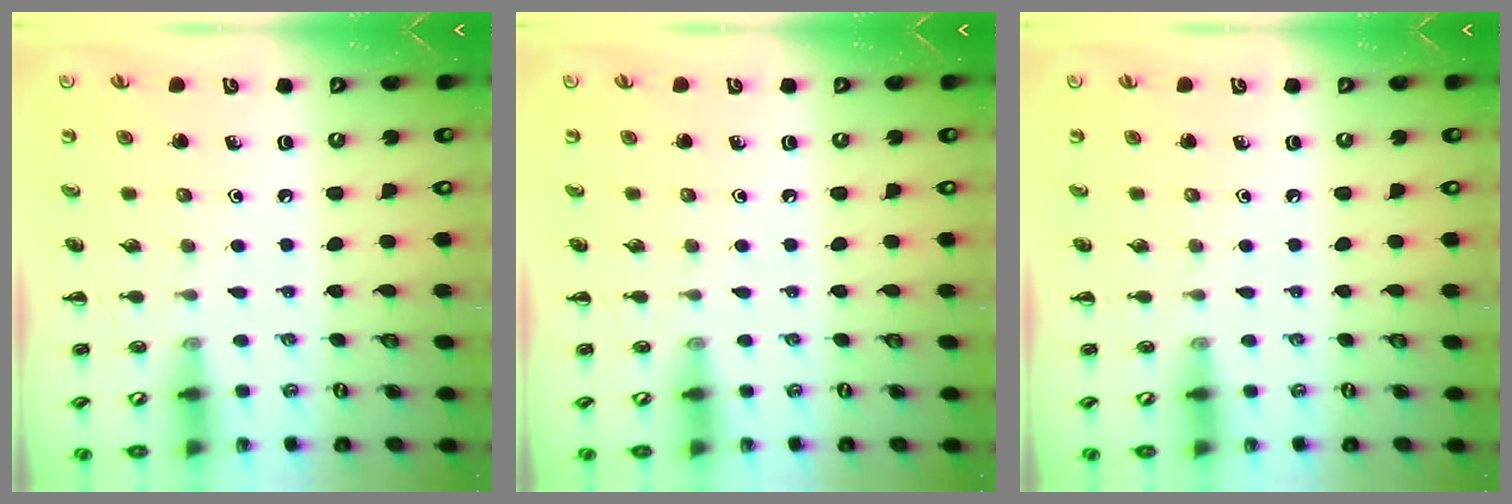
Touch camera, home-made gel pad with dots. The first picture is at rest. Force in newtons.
{"total": 0.0}
{"total": 0.0}